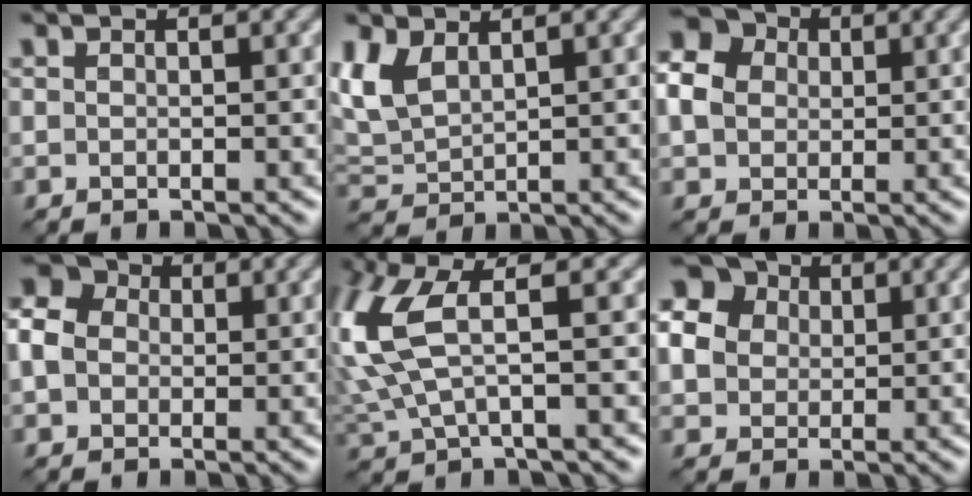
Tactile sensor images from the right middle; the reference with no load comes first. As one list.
[{"total": 3.2, "force": [1.6, 1.8, 2.1], "torque": [-0.062, 0.004, 0.037]}, {"total": 5.6, "force": [1.1, 4.8, 2.7], "torque": [-0.080, 0.024, 0.008]}, {"total": 6.8, "force": [0.9, 5.8, 3.4], "torque": [-0.083, 0.032, -0.006]}, {"total": 7.5, "force": [1.6, 2.8, 6.8], "torque": [-0.185, 0.010, 0.030]}, {"total": 9.4, "force": [3.4, 7.7, 4.0], "torque": [-0.112, 0.034, 0.052]}]